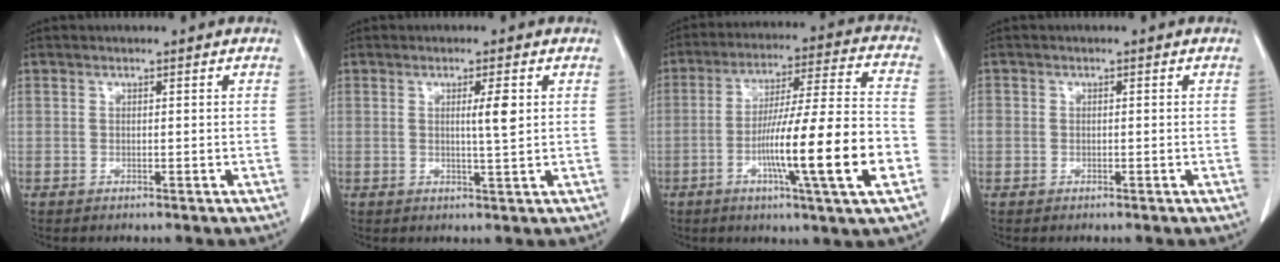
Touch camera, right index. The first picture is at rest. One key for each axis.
{"total": 3.3, "fx": 0.8, "fy": 0.0, "fz": 3.3, "tx": -0.051, "ty": -0.003, "tz": 0.011}
{"total": 18.0, "fx": -5.3, "fy": 0.0, "fz": 17.2, "tx": -0.277, "ty": -0.004, "tz": -0.088}
{"total": 1.4, "fx": -0.1, "fy": 1.3, "fz": 0.6, "tx": -0.014, "ty": 0.011, "tz": -0.001}